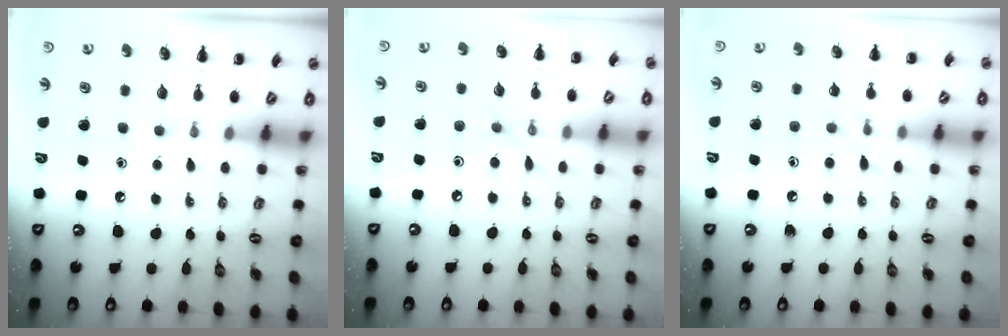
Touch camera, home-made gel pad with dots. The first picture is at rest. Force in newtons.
{"total": 4.3, "press": 4.1, "slide": 1.2}
{"total": 5.3, "press": 4.9, "slide": 2.0}